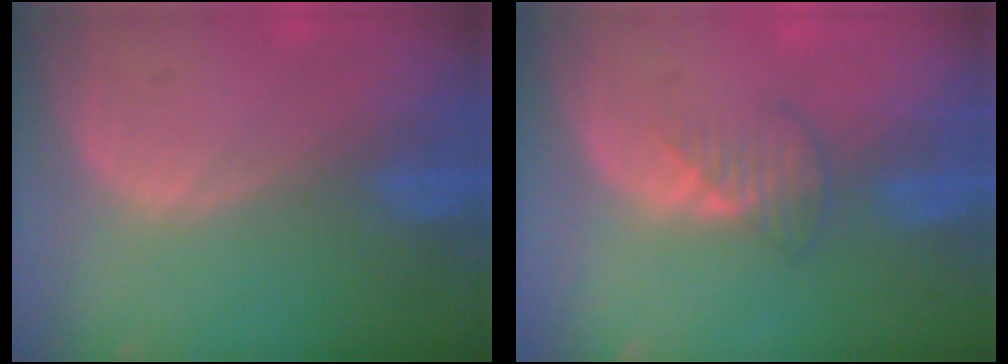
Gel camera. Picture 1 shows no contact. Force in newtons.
{"total": 2.8, "press": 2.7, "slide": 0.8}